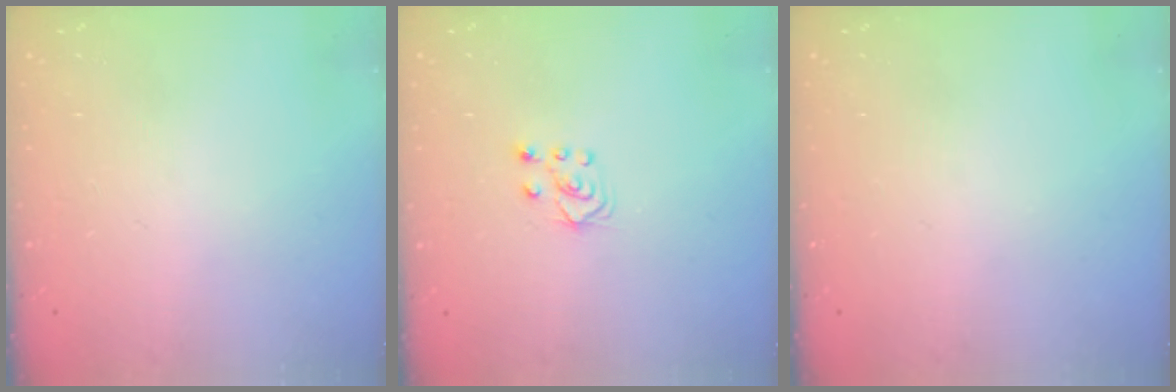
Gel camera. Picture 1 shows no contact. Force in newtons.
{"total": 4.1, "press": 4.1, "slide": 0.7}
{"total": 0.0}